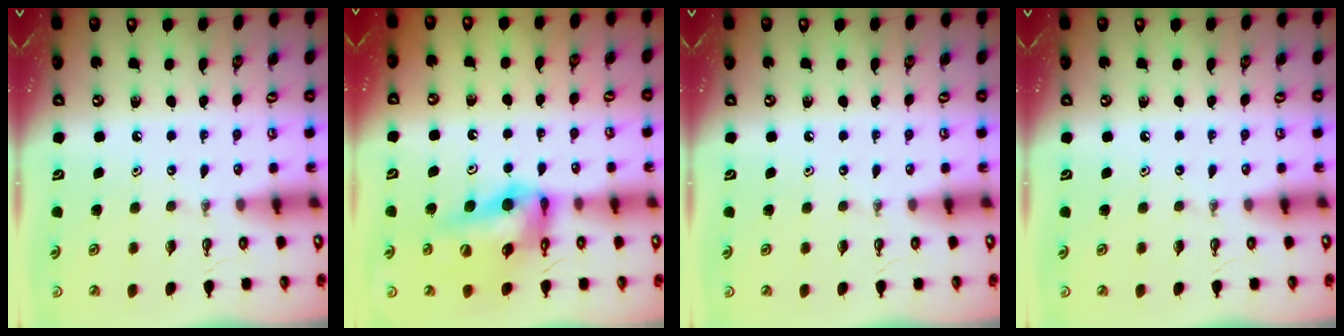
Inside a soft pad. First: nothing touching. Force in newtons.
{"total": 13.6, "press": 12.8, "slide": 4.6}
{"total": 0.0}
{"total": 0.0}